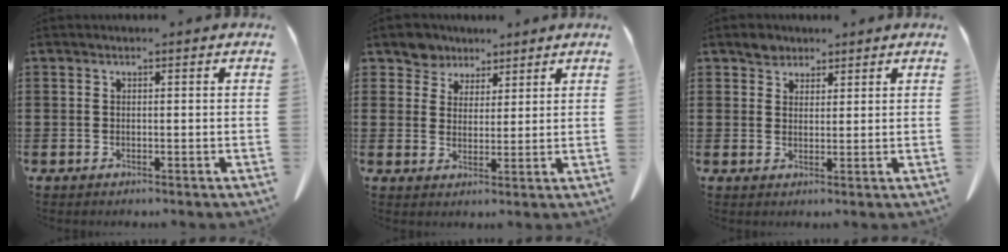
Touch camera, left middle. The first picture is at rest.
{"total": 4.4, "force": [3.5, 2.7, 0.1], "torque": [-0.025, -0.001, 0.066]}
{"total": 2.8, "force": [2.3, 1.6, 0.4], "torque": [-0.010, 0.003, 0.044]}